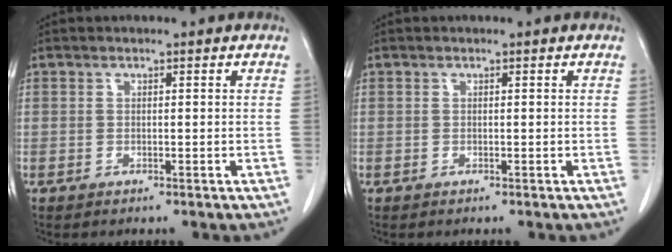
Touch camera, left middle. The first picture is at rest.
{"total": 0.0}